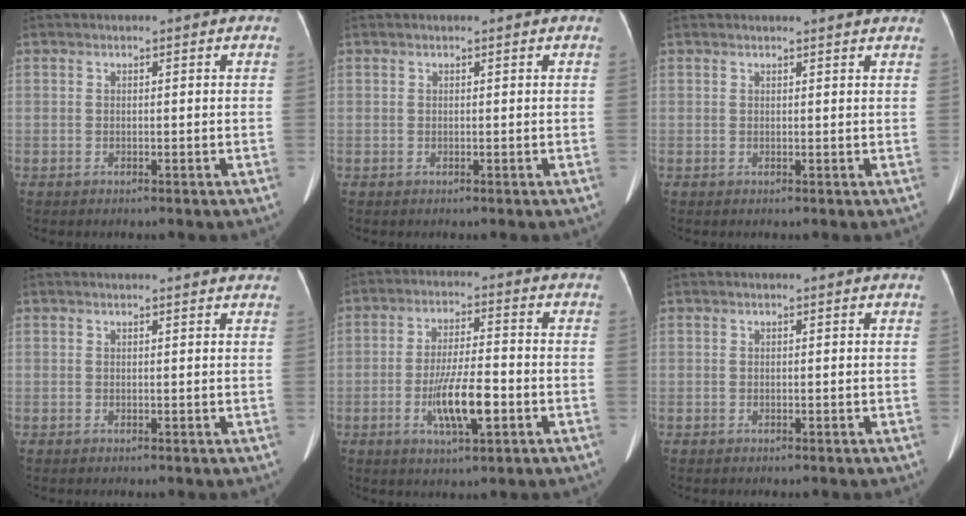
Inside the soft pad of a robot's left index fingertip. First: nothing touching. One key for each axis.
{"total": 0.0}
{"total": 3.9, "fx": 3.7, "fy": 0.1, "fz": 1.0, "tx": -0.016, "ty": 0.007, "tz": 0.033}
{"total": 4.4, "fx": 4.2, "fy": 0.2, "fz": 1.2, "tx": -0.016, "ty": 0.009, "tz": 0.036}
{"total": 8.6, "fx": -2.7, "fy": 1.6, "fz": 8.0, "tx": -0.154, "ty": -0.004, "tz": -0.045}
{"total": 0.0}